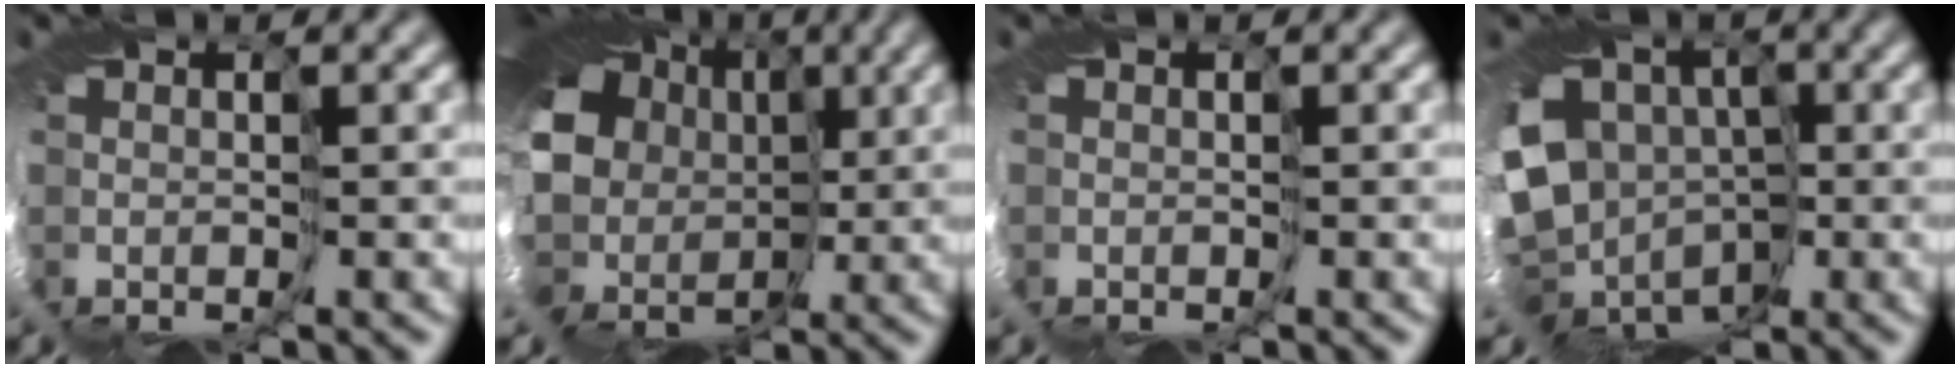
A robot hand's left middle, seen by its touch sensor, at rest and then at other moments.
{"total": 15.8, "force": [1.1, 13.2, 8.7], "torque": [-0.166, -0.021, 0.012]}
{"total": 1.1, "force": [-0.2, 1.0, 0.1], "torque": [0.001, -0.005, 0.000]}
{"total": 11.1, "force": [-2.5, 9.2, 5.7], "torque": [-0.096, -0.007, -0.050]}